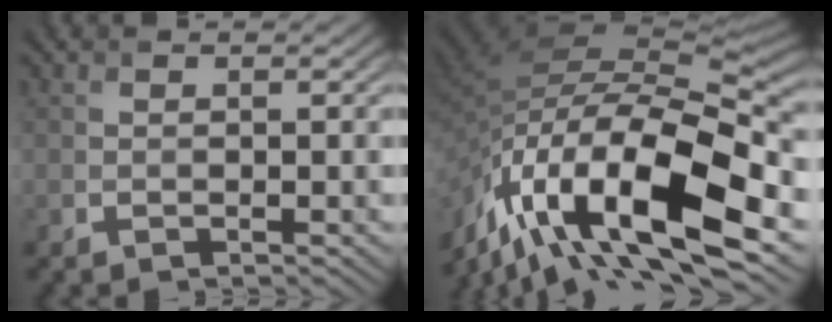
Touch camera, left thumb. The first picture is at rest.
{"total": 18.7, "force": [-8.5, 7.7, 14.8], "torque": [-0.304, -0.005, -0.155]}